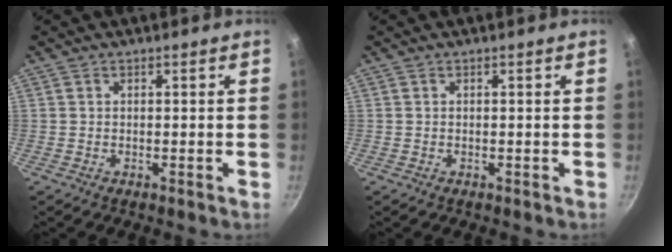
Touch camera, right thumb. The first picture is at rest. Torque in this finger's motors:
{"motor_torque": [-0.08, 0.01, -0.01, 0.01, 0.00]}